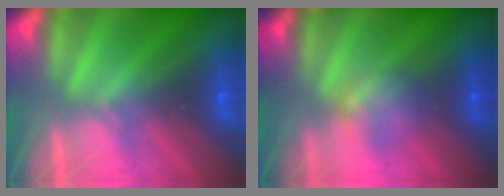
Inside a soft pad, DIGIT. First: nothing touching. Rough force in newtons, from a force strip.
{"total": 2.3}